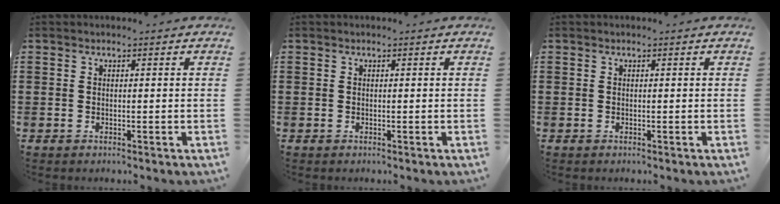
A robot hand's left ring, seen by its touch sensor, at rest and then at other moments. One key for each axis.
{"total": 0.0}
{"total": 0.0}